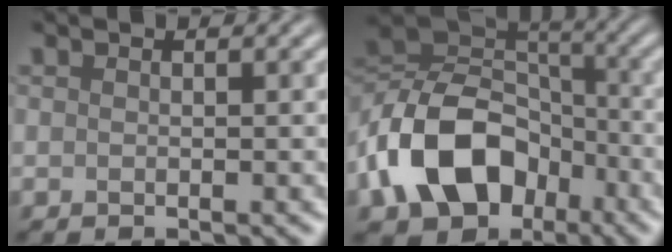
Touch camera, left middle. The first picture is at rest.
{"total": 12.9, "force": [-4.7, 9.3, 7.6], "torque": [-0.167, -0.001, -0.090]}